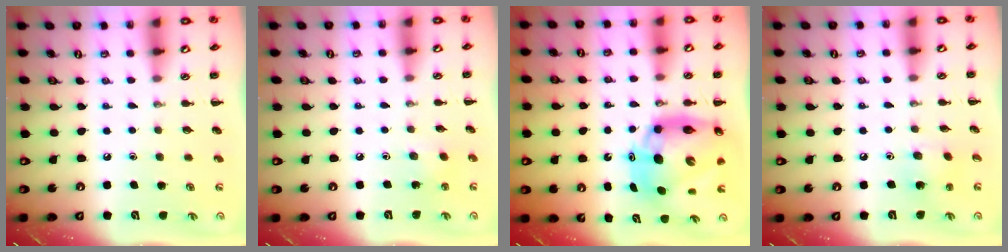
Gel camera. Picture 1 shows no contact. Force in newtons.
{"total": 2.4, "press": 2.3, "slide": 0.7}
{"total": 13.7, "press": 13.0, "slide": 4.2}
{"total": 2.5, "press": 2.5, "slide": 0.6}